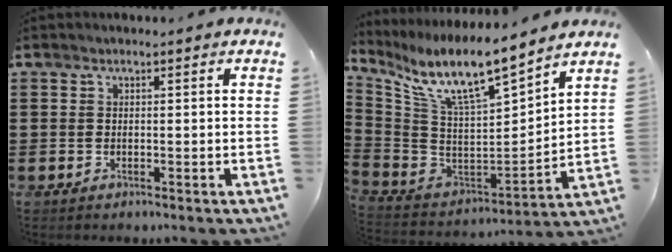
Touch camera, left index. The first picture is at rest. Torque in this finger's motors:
{"motor_torque": [2.14, 0.00, 0.60, 0.21]}